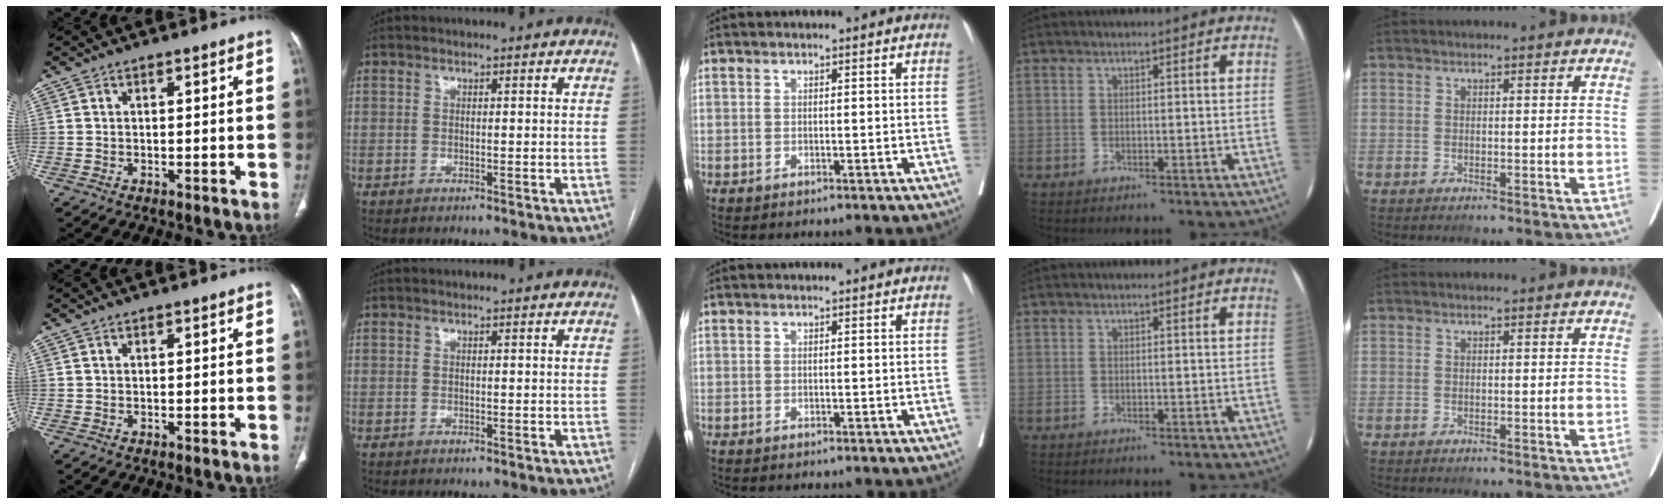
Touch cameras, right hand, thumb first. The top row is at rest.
{}